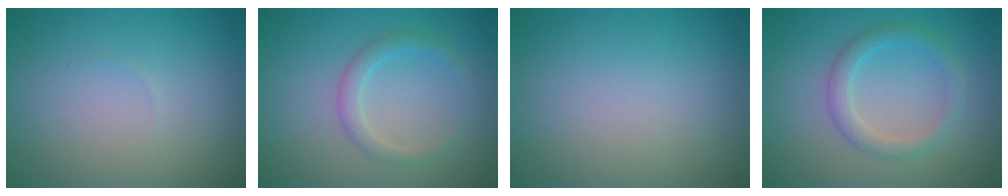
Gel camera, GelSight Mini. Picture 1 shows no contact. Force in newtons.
{"total": 2.0, "press": 2.0, "slide": 0.1}
{"total": 0.0}
{"total": 2.6, "press": 2.6, "slide": 0.1}